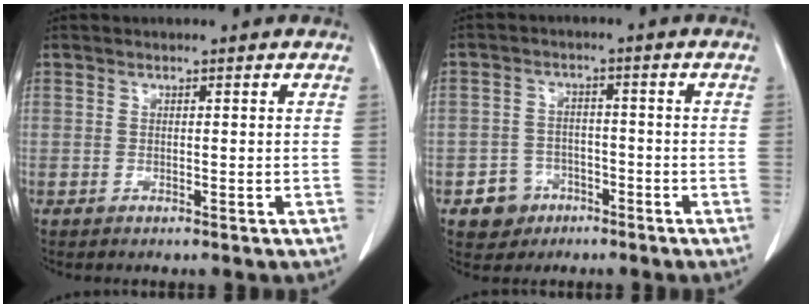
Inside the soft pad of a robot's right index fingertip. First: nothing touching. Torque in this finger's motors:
{"motor_torque": [-0.47, -0.03, -0.54, -0.21]}